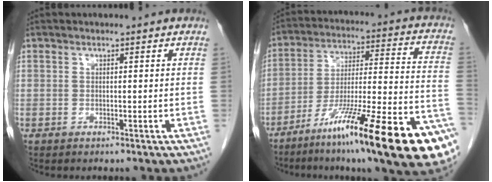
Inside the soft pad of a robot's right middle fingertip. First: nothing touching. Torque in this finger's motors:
{"motor_torque": [1.44, -0.70, 0.42, 0.21]}